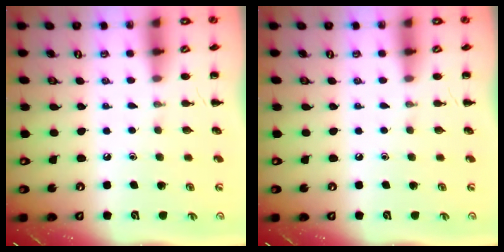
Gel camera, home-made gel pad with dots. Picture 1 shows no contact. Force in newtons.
{"total": 0.0}